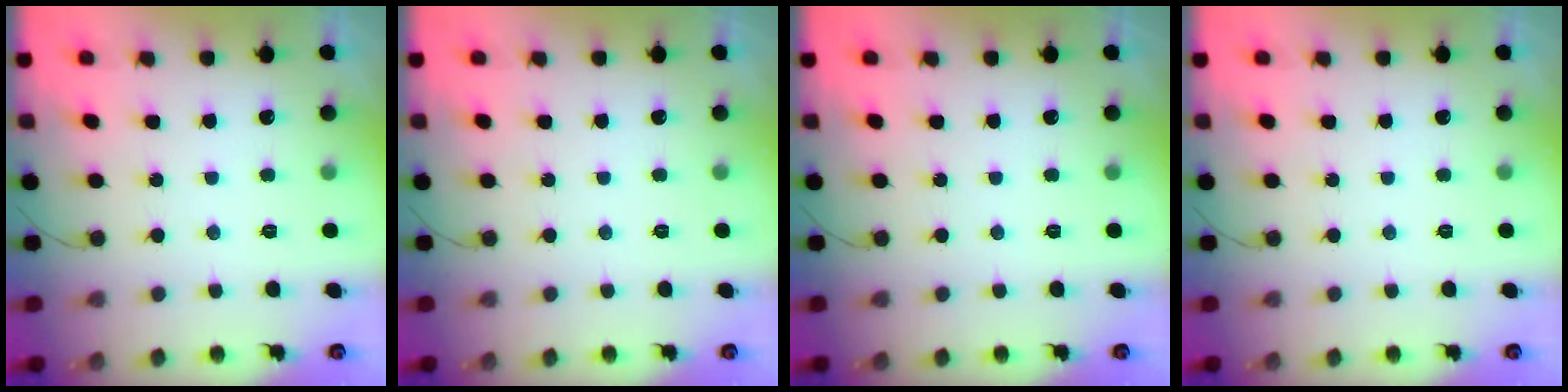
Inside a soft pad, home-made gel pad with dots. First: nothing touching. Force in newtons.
{"total": 0.0}
{"total": 0.0}
{"total": 0.0}